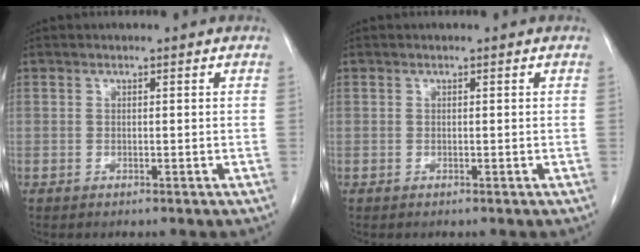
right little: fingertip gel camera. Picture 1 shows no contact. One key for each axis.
{"total": 0.0}